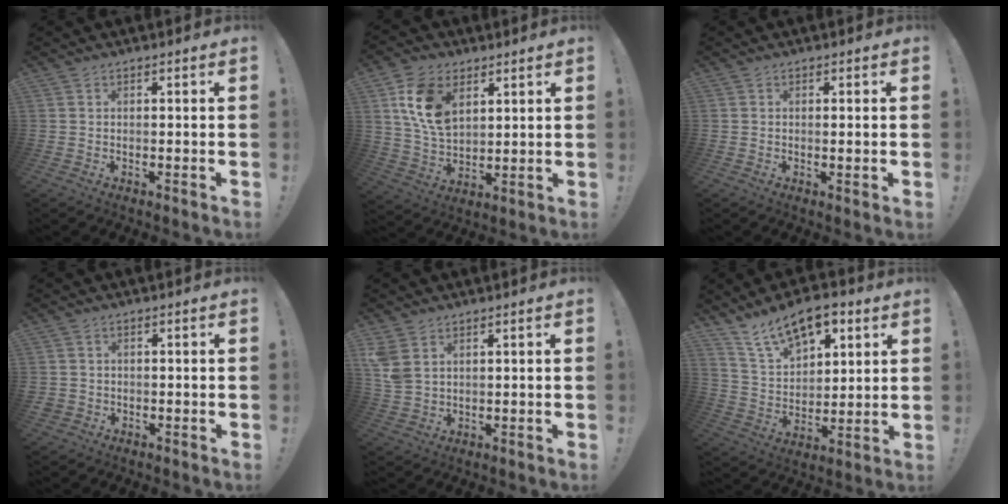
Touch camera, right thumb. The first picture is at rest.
{"total": 14.5, "force": [5.9, 9.7, 9.0], "torque": [-0.171, -0.014, 0.111]}
{"total": 1.3, "force": [0.1, -0.2, 1.3], "torque": [-0.023, 0.000, 0.002]}
{"total": 2.0, "force": [-0.3, 1.9, 0.6], "torque": [-0.002, -0.002, -0.005]}
{"total": 5.7, "force": [2.9, 3.6, 3.4], "torque": [-0.068, -0.008, 0.059]}
{"total": 15.0, "force": [9.7, 7.9, 8.1], "torque": [-0.136, -0.051, 0.179]}